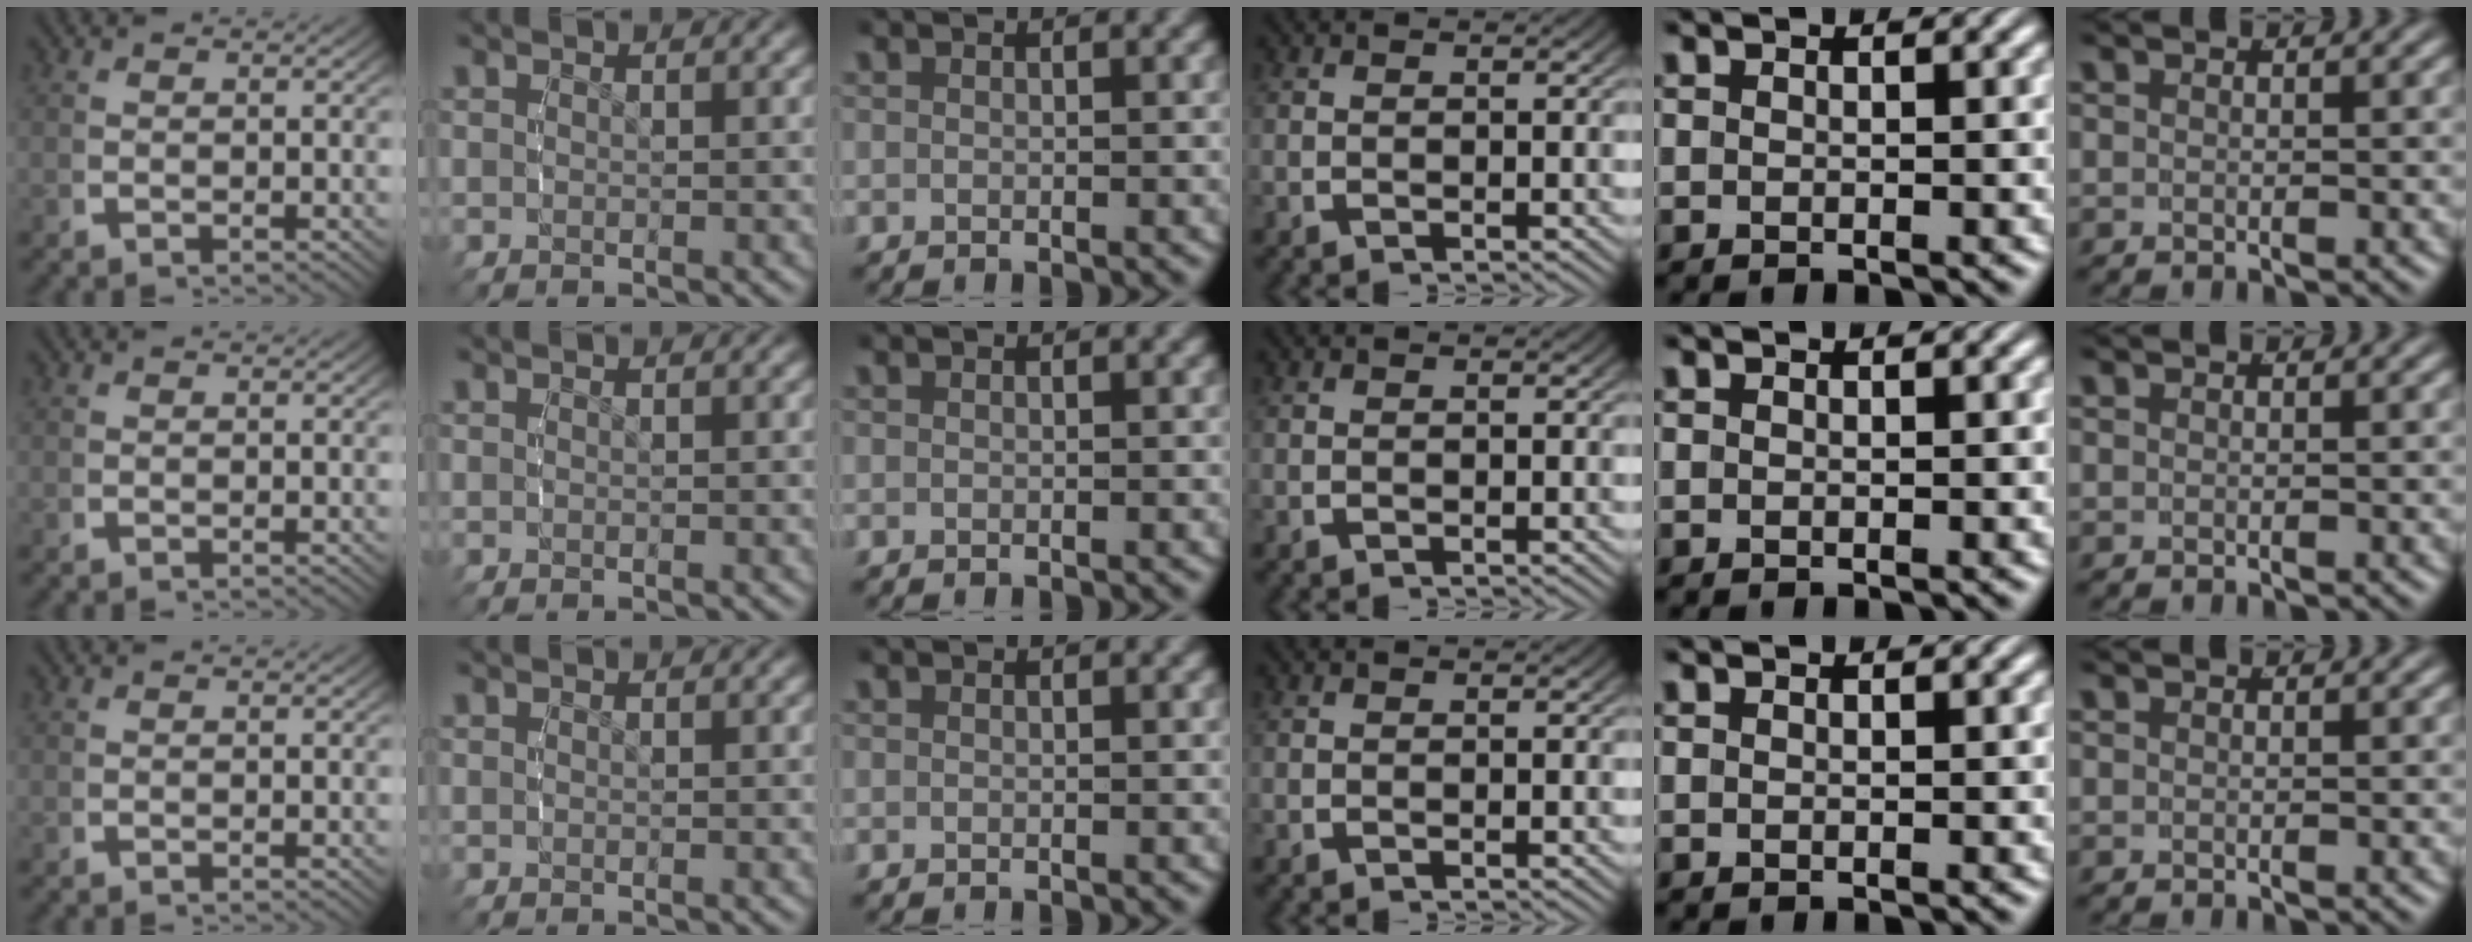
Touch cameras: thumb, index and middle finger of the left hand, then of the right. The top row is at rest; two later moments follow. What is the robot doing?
{"motion": "reach", "object": "plastic wrap"}